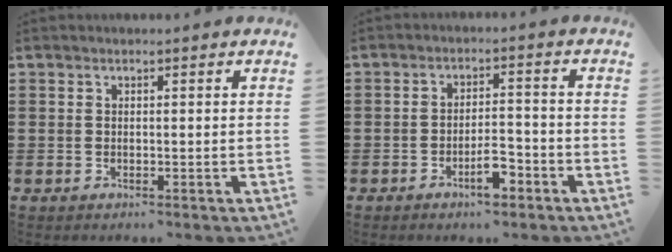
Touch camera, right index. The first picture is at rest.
{"total": 5.0, "force": [-2.9, 1.7, 3.7], "torque": [-0.065, 0.009, -0.054]}